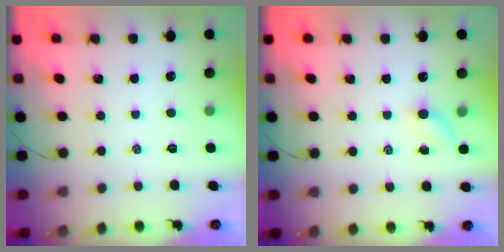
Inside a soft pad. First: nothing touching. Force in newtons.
{"total": 3.6, "press": 3.4, "slide": 1.3}